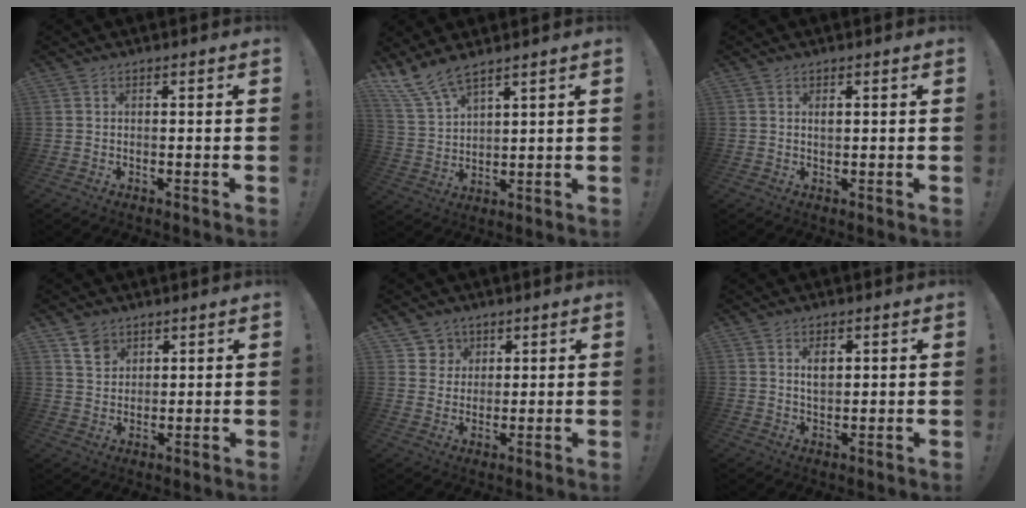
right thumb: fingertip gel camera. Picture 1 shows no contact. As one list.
[{"total": 8.3, "force": [7.1, 2.1, 3.7], "torque": [-0.089, -0.035, 0.139]}, {"total": 1.1, "force": [0.2, 0.7, 0.9], "torque": [-0.014, 0.000, 0.002]}, {"total": 5.8, "force": [3.9, 4.0, 1.6], "torque": [-0.019, -0.022, 0.075]}, {"total": 5.7, "force": [3.0, 4.8, 0.1], "torque": [-0.002, -0.022, 0.058]}, {"total": 4.1, "force": [1.4, 2.4, 3.0], "torque": [-0.043, -0.002, 0.020]}]